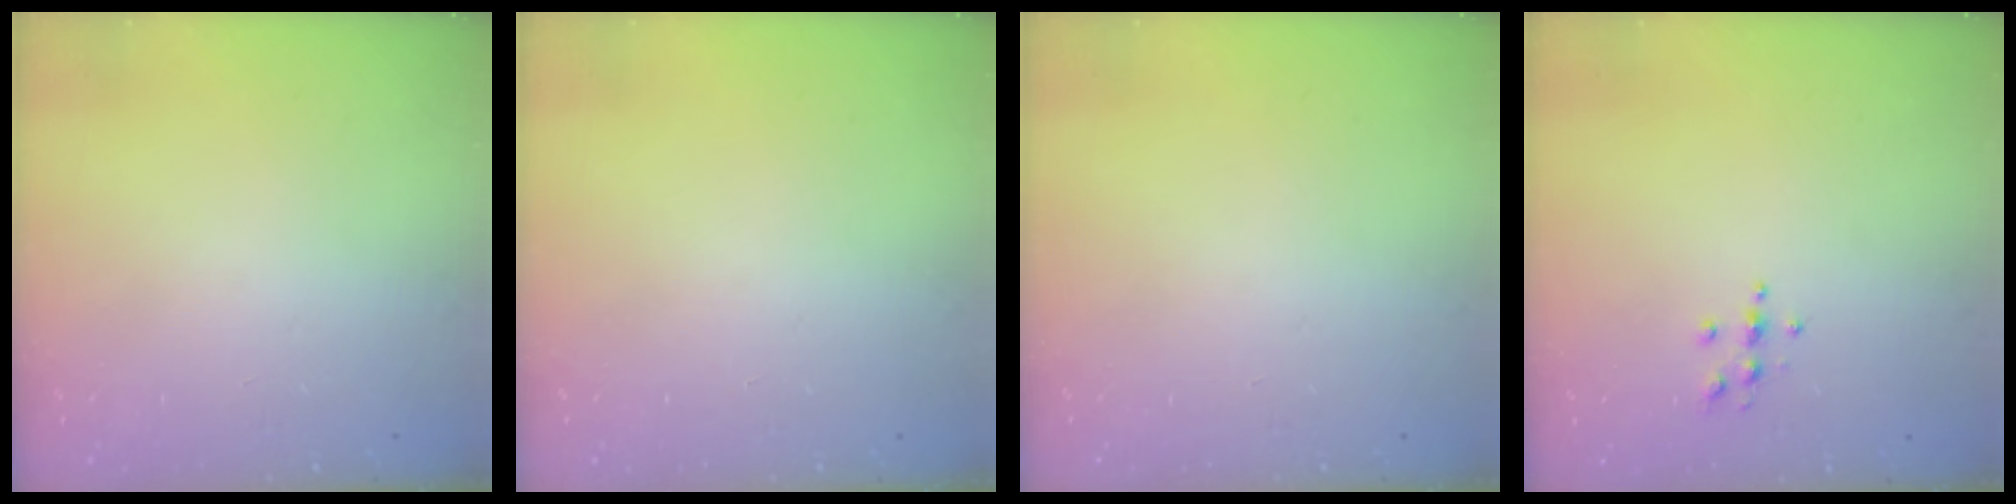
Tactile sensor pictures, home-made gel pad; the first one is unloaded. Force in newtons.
{"total": 0.0}
{"total": 0.0}
{"total": 3.9, "press": 3.9, "slide": 0.5}